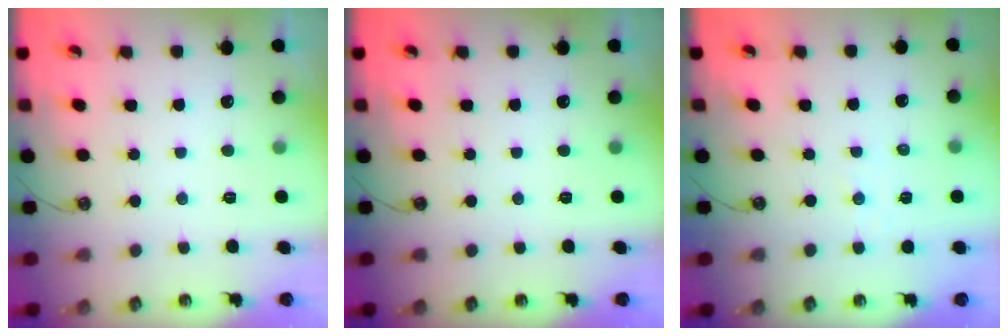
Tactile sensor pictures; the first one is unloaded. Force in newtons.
{"total": 0.0}
{"total": 1.1, "press": 1.1, "slide": 0.2}